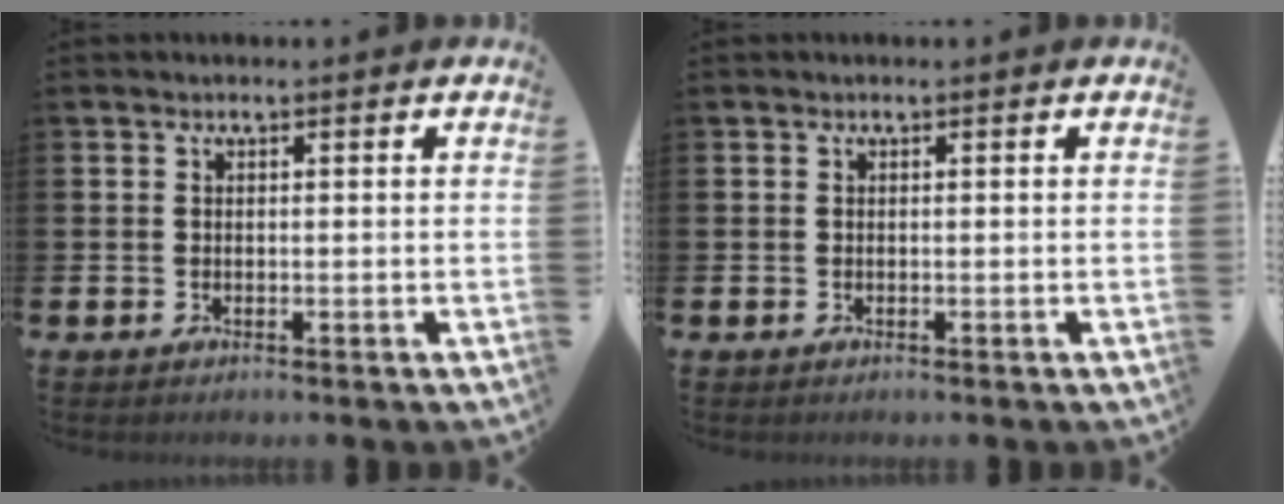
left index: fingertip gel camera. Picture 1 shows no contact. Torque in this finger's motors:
{"motor_torque": [0.00, 0.00, 0.00, -0.01]}